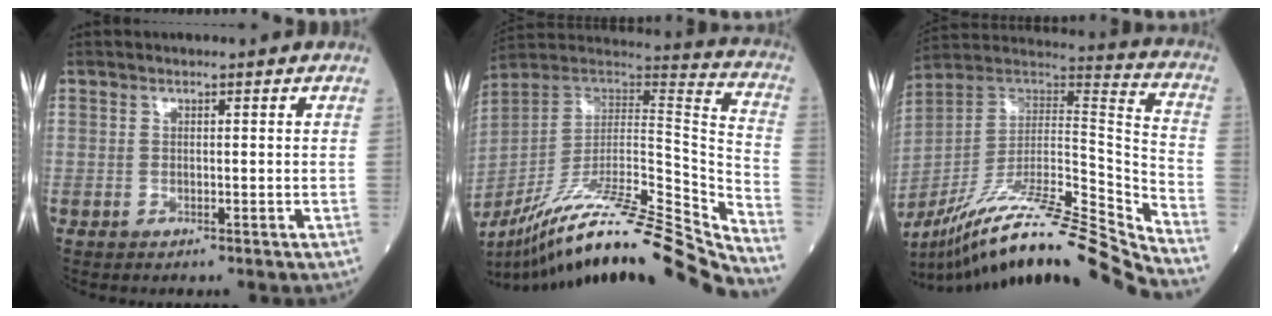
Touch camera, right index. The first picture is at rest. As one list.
[{"total": 32.7, "force": [-28.1, 0.4, 16.7], "torque": [-0.207, -0.039, -0.426]}, {"total": 28.4, "force": [-24.5, -0.8, 14.2], "torque": [-0.205, -0.020, -0.393]}]